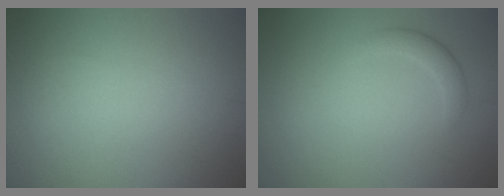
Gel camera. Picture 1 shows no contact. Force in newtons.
{"total": 1.5, "press": 1.5, "slide": 0.1}